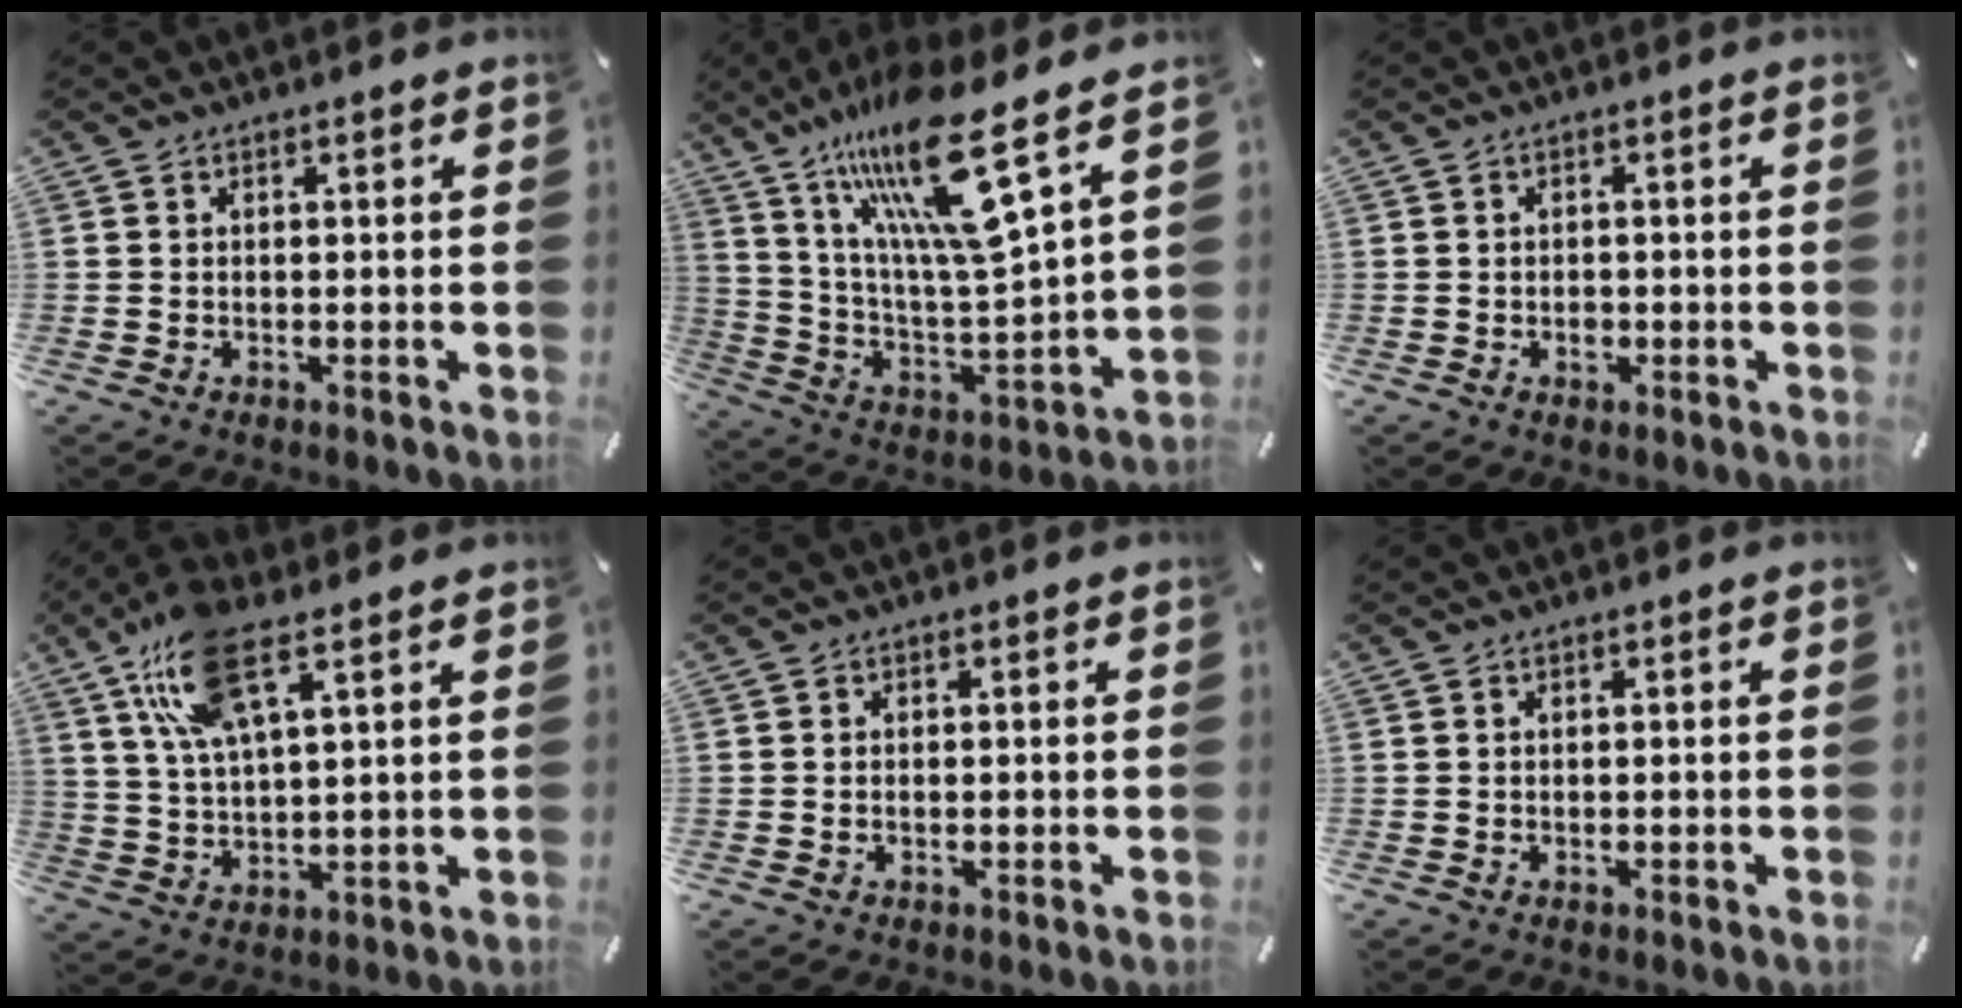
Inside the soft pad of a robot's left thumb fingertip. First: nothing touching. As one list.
[{"total": 21.3, "force": [14.3, 3.5, 15.3], "torque": [-0.298, -0.097, 0.225]}, {"total": 1.6, "force": [-0.4, 1.3, 0.9], "torque": [-0.017, 0.003, -0.008]}, {"total": 14.2, "force": [8.4, 5.1, 10.2], "torque": [-0.214, -0.008, 0.150]}, {"total": 0.7, "force": [-0.1, 0.4, 0.6], "torque": [-0.013, 0.000, -0.002]}, {"total": 0.0}]